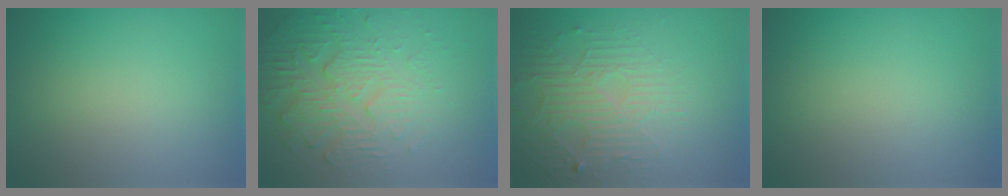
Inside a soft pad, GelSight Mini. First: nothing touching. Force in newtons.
{"total": 6.0, "press": 3.7, "slide": 4.8}
{"total": 4.7, "press": 3.4, "slide": 3.3}
{"total": 0.0}